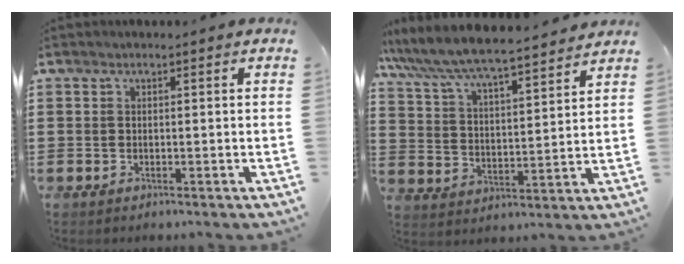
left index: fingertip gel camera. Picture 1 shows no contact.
{"total": 6.2, "force": [5.9, 0.0, 2.0], "torque": [-0.066, -0.043, 0.095]}